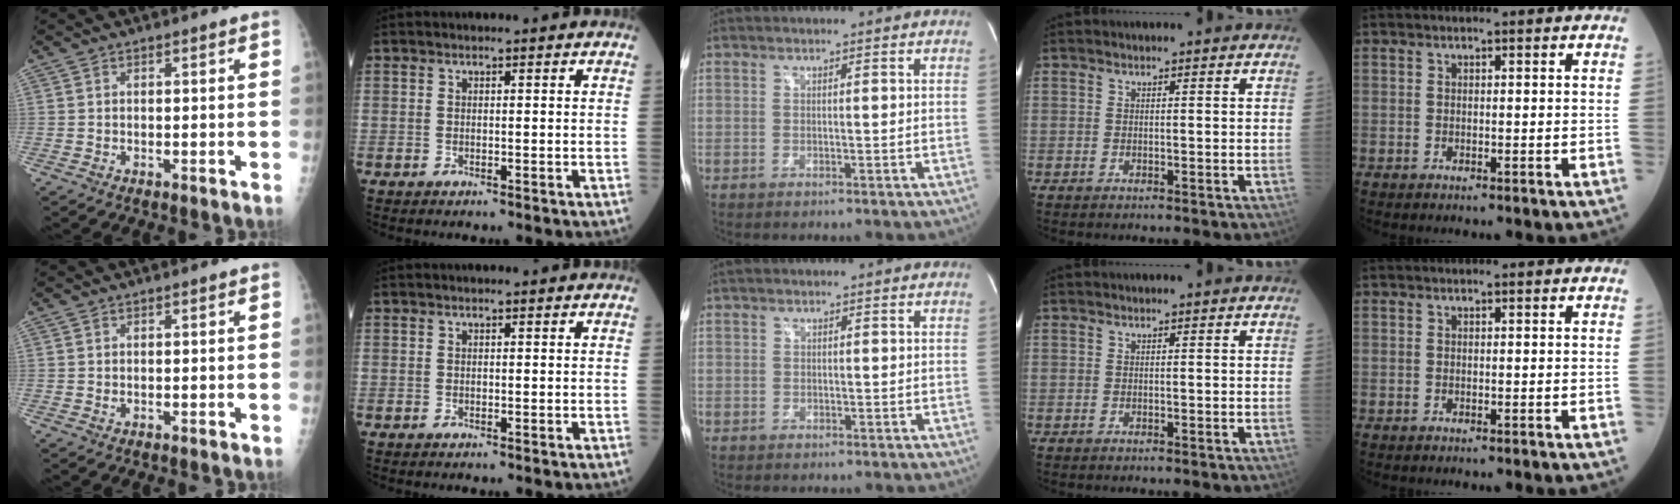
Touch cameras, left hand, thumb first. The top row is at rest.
{"thumb": {"total": 0.7, "force": [0.2, 0.3, 0.5], "torque": [-0.009, 0.003, 0.007]}, "middle": {"total": 0.7, "force": [-0.1, 0.7, 0.0], "torque": [0.002, 0.002, -0.005]}}